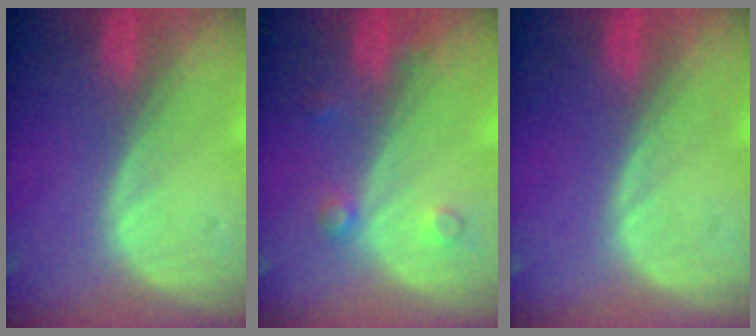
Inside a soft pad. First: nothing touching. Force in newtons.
{"total": 2.3, "press": 2.3, "slide": 0.2}
{"total": 0.0}